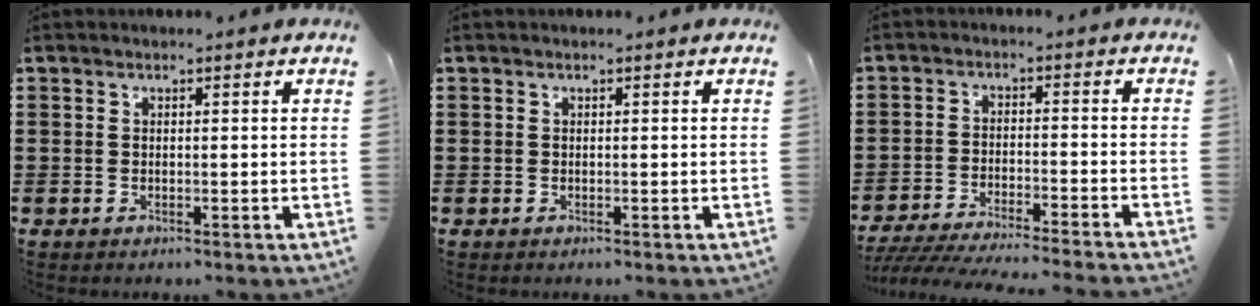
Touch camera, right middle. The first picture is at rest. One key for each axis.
{"total": 0.0}
{"total": 5.0, "fx": -4.7, "fy": -0.1, "fz": 1.5, "tx": -0.039, "ty": -0.016, "tz": -0.096}